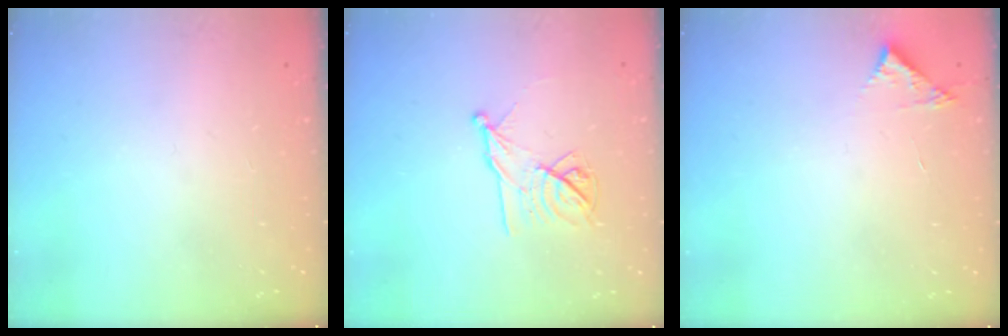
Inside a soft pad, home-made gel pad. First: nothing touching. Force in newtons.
{"total": 11.3, "press": 11.3, "slide": 0.5}
{"total": 3.7, "press": 3.7, "slide": 0.1}